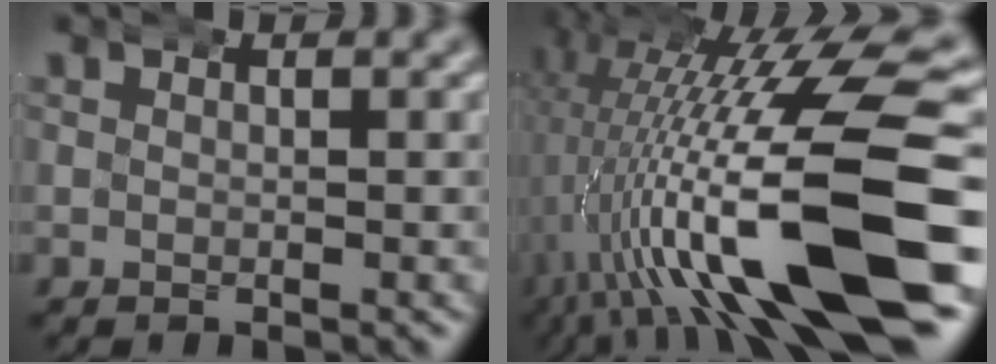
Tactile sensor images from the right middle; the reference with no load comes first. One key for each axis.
{"total": 16.8, "fx": -2.9, "fy": 6.3, "fz": 15.3, "tx": -0.246, "ty": -0.005, "tz": -0.032}